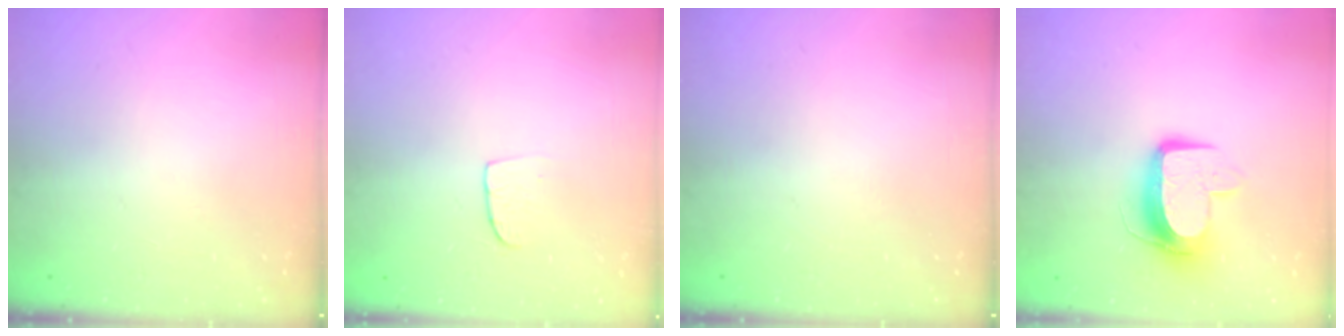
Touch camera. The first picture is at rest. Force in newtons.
{"total": 5.5, "press": 5.5, "slide": 0.3}
{"total": 0.0}
{"total": 10.6, "press": 10.6, "slide": 0.2}